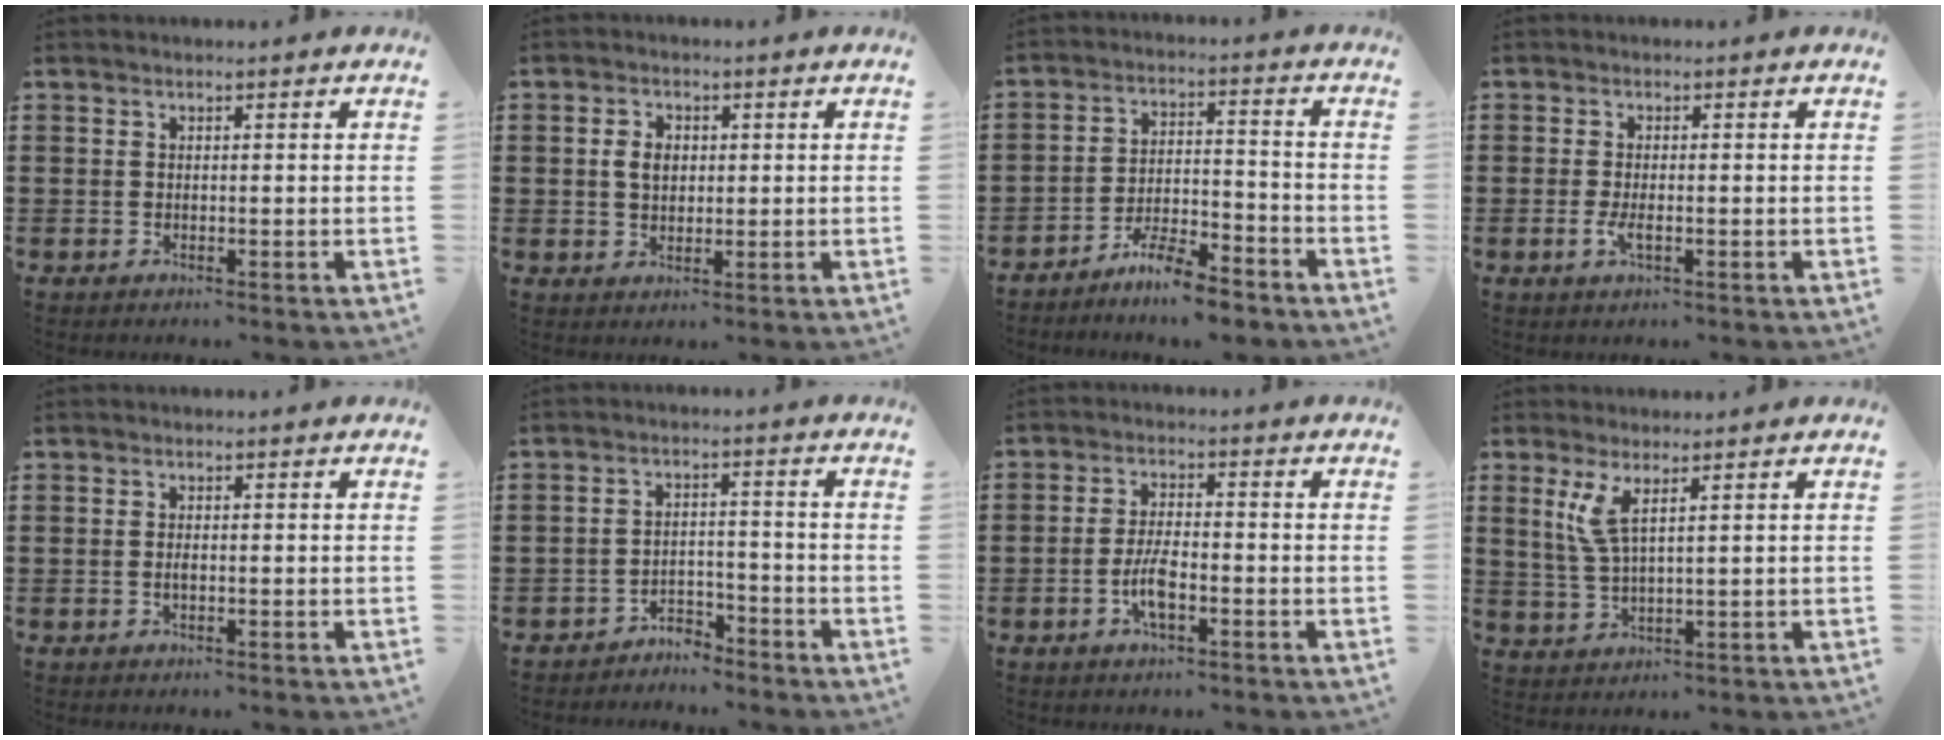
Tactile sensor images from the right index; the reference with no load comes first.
{"total": 3.2, "force": [0.4, 2.2, 2.2], "torque": [-0.049, 0.011, 0.005]}
{"total": 6.3, "force": [-5.9, 0.4, 2.3], "torque": [-0.045, 0.004, -0.112]}
{"total": 2.3, "force": [-0.7, 0.6, 2.1], "torque": [-0.051, -0.007, -0.016]}
{"total": 0.9, "force": [-0.2, 0.2, 0.9], "torque": [-0.018, -0.003, -0.002]}
{"total": 3.5, "force": [-3.5, 0.5, 0.1], "torque": [-0.009, 0.002, -0.072]}
{"total": 5.0, "force": [-1.8, 1.6, 4.4], "torque": [-0.096, 0.000, -0.038]}
{"total": 4.4, "force": [2.2, 0.9, 3.7], "torque": [-0.096, -0.004, 0.033]}